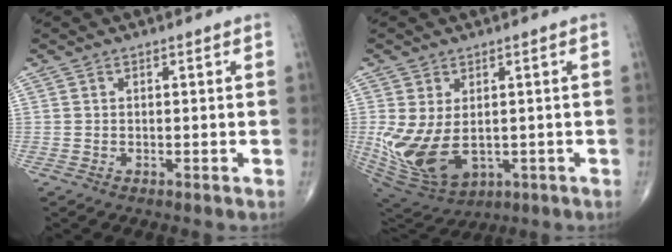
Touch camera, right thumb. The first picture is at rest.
{"total": 13.4, "force": [-1.0, 8.5, 10.3], "torque": [-0.209, -0.014, 0.012]}